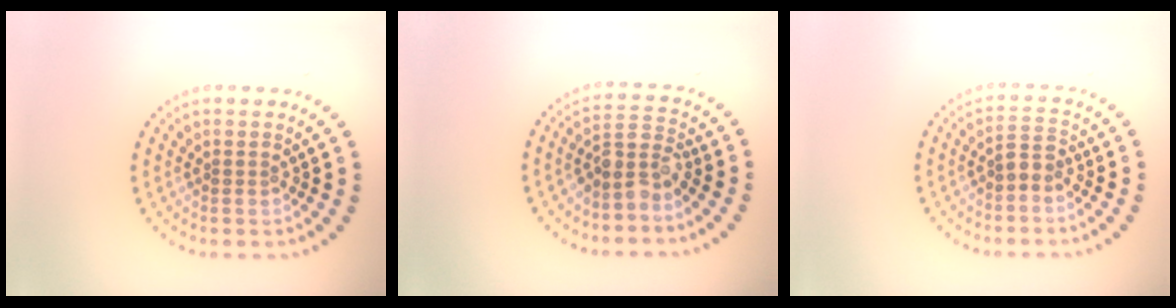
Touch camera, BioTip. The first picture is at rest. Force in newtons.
{"total": 3.1, "press": 2.3, "slide": 2.0}
{"total": 1.5, "press": 1.3, "slide": 0.8}